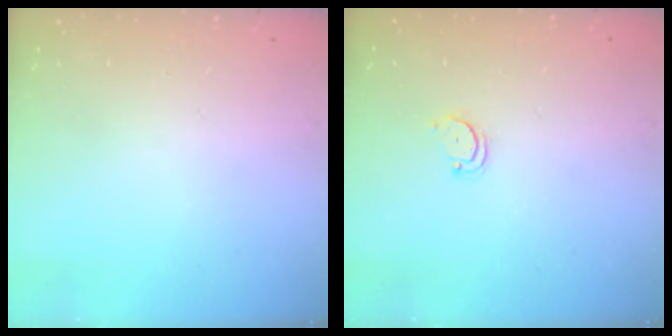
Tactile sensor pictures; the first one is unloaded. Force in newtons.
{"total": 3.0, "press": 3.0, "slide": 0.2}